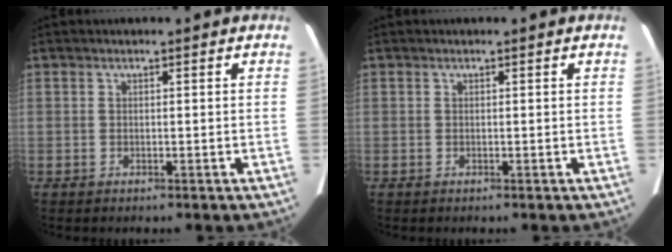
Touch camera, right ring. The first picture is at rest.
{"total": 0.0}